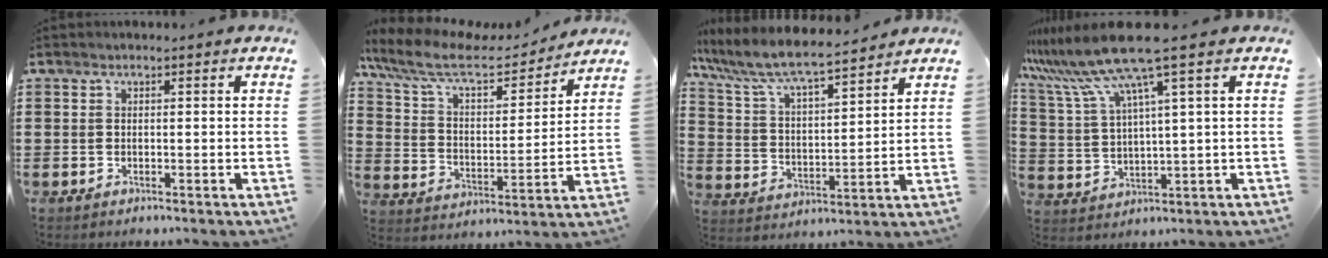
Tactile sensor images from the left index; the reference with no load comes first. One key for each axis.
{"total": 10.6, "fx": 8.7, "fy": 2.8, "fz": 5.3, "tx": -0.134, "ty": -0.041, "tz": 0.150}
{"total": 7.3, "fx": 6.6, "fy": 0.8, "fz": 3.0, "tx": -0.089, "ty": -0.039, "tz": 0.110}
{"total": 10.6, "fx": 7.2, "fy": -0.1, "fz": 7.7, "tx": -0.195, "ty": -0.038, "tz": 0.115}